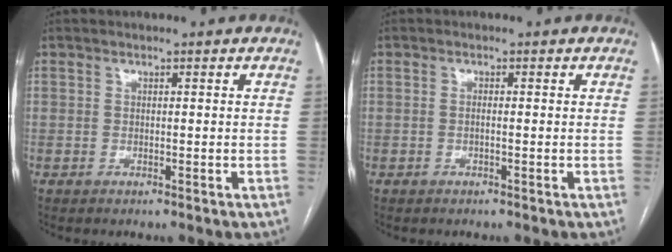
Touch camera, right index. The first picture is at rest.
{"total": 0.5, "force": [-0.1, 0.0, 0.5], "torque": [-0.010, 0.002, 0.000]}